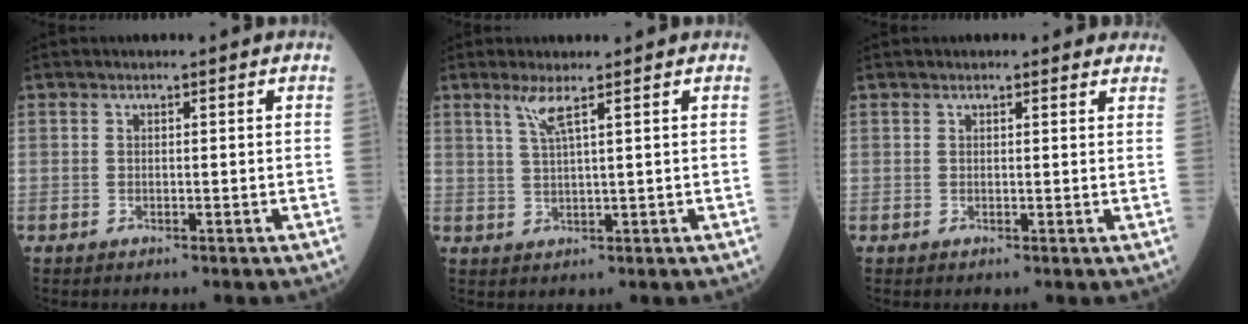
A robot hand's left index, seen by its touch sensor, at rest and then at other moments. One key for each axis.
{"total": 2.8, "fx": 1.6, "fy": -0.5, "fz": 2.3, "tx": -0.055, "ty": -0.005, "tz": 0.035}
{"total": 2.5, "fx": 2.2, "fy": 1.0, "fz": 0.5, "tx": -0.002, "ty": 0.006, "tz": 0.014}